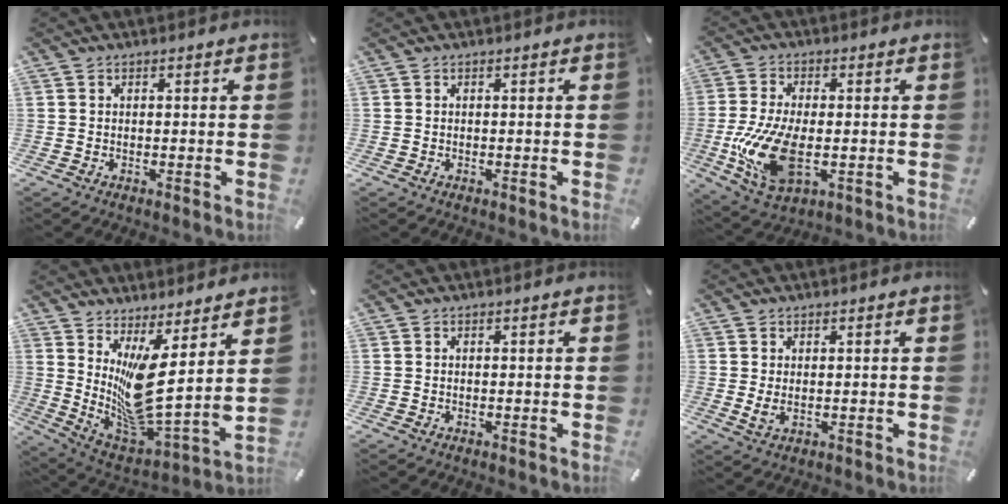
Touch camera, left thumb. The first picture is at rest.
{"total": 0.0}
{"total": 14.5, "force": [-2.2, 7.6, 12.1], "torque": [-0.278, -0.023, -0.037]}
{"total": 11.1, "force": [4.9, 2.8, 9.6], "torque": [-0.202, -0.094, 0.086]}
{"total": 0.0}
{"total": 2.4, "force": [0.5, 1.2, 2.0], "torque": [-0.038, -0.004, 0.005]}